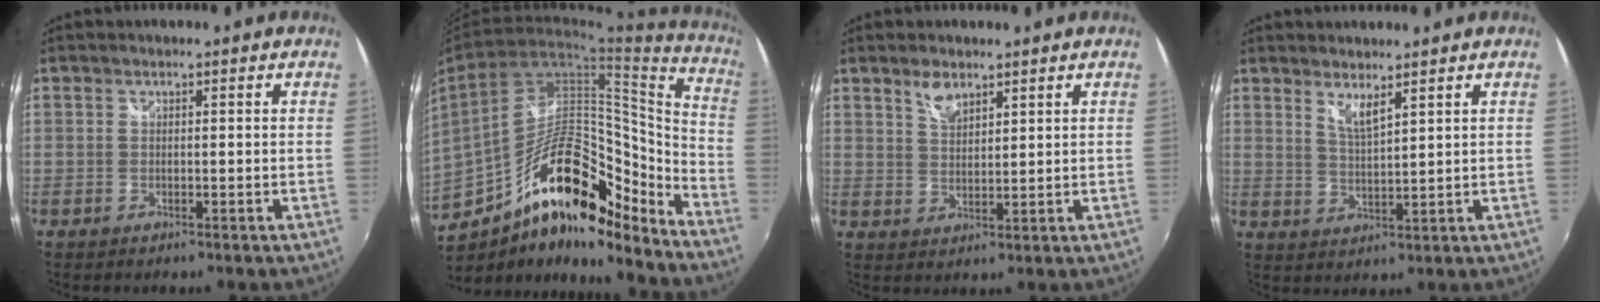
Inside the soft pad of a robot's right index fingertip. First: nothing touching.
{"total": 21.3, "force": [-12.3, 9.0, 14.8], "torque": [-0.252, 0.020, -0.203]}
{"total": 4.0, "force": [2.9, 1.7, 2.2], "torque": [-0.036, 0.001, 0.052]}
{"total": 3.6, "force": [2.8, 0.3, 2.3], "torque": [-0.042, -0.006, 0.048]}